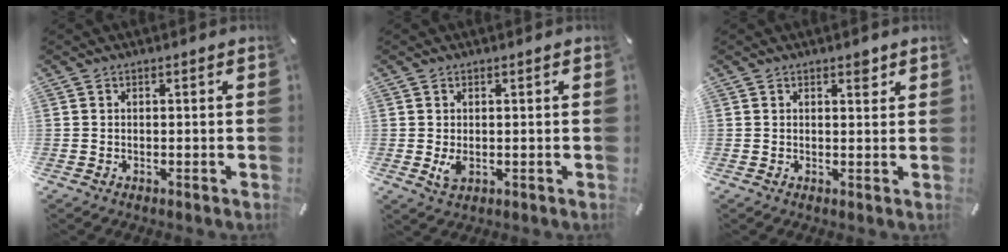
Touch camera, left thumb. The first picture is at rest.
{"total": 3.1, "force": [-0.2, 1.8, 2.5], "torque": [-0.052, -0.007, -0.006]}
{"total": 2.1, "force": [1.4, 1.1, 1.2], "torque": [-0.001, -0.008, 0.019]}